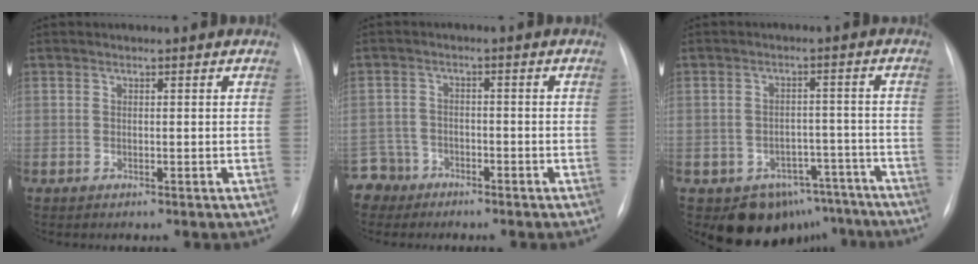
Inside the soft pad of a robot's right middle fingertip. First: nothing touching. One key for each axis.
{"total": 4.8, "fx": -3.6, "fy": 3.1, "fz": -1.0, "tx": 0.023, "ty": 0.006, "tz": -0.073}
{"total": 9.9, "fx": -7.3, "fy": 6.5, "fz": 1.5, "tx": 0.004, "ty": 0.038, "tz": -0.085}